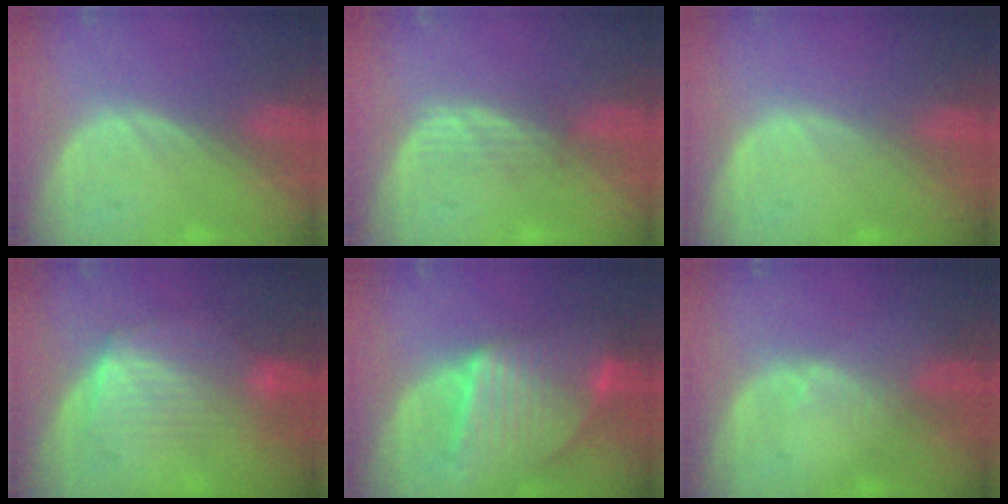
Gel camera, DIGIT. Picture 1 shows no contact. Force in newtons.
{"total": 2.4, "press": 2.3, "slide": 0.6}
{"total": 0.0}
{"total": 7.0, "press": 7.0, "slide": 0.7}
{"total": 10.1, "press": 10.1, "slide": 0.7}
{"total": 1.1, "press": 1.1, "slide": 0.2}